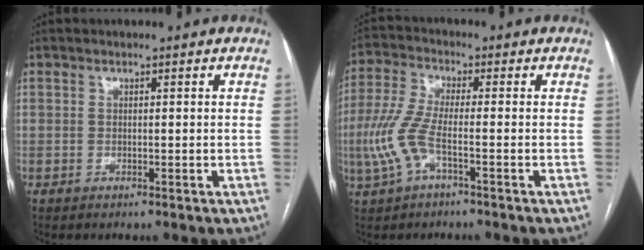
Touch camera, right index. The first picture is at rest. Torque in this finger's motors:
{"motor_torque": [0.74, -0.62, 0.61, 0.19]}